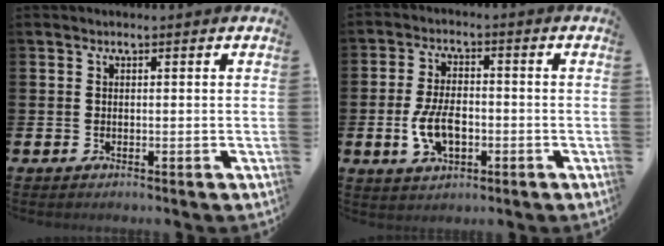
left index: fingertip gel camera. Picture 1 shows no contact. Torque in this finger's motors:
{"motor_torque": [1.58, 0.41, 0.45, 0.21]}